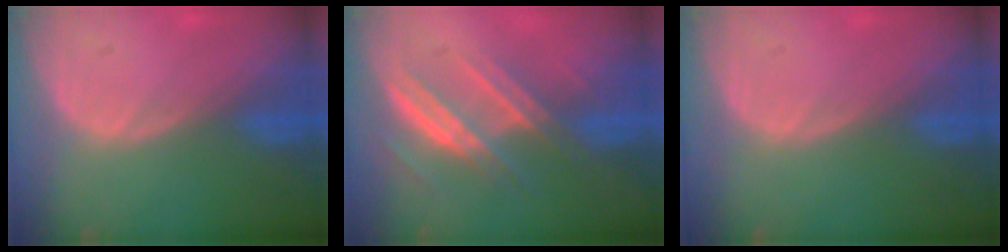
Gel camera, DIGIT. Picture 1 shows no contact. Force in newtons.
{"total": 7.7, "press": 6.9, "slide": 3.5}
{"total": 0.0}